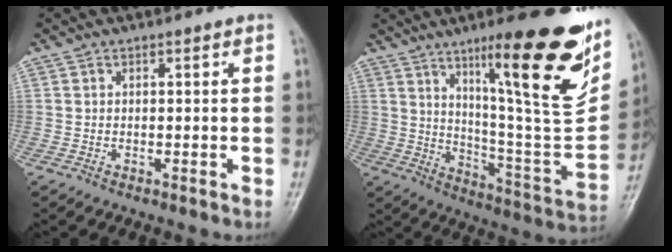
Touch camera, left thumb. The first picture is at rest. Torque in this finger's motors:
{"motor_torque": [2.53, 0.81, 1.65, -1.11, 0.48]}